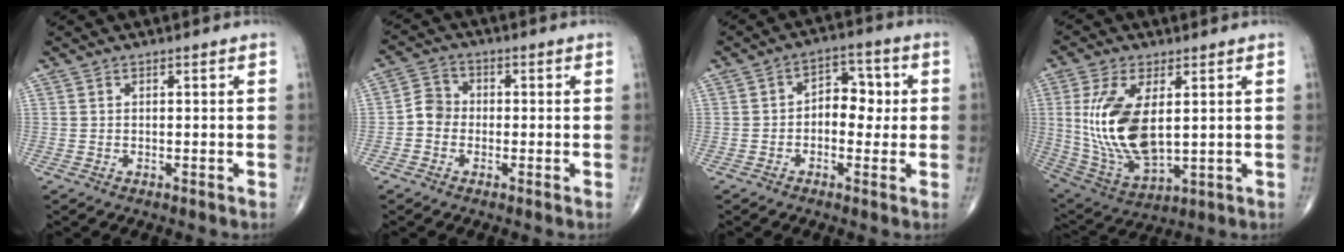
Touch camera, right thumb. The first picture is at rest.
{"total": 4.2, "force": [-1.1, 3.7, 1.7], "torque": [-0.012, 0.014, -0.032]}
{"total": 7.2, "force": [0.0, 4.9, 5.3], "torque": [-0.032, 0.022, -0.008]}
{"total": 16.4, "force": [2.2, 8.0, 14.1], "torque": [-0.286, -0.020, 0.059]}